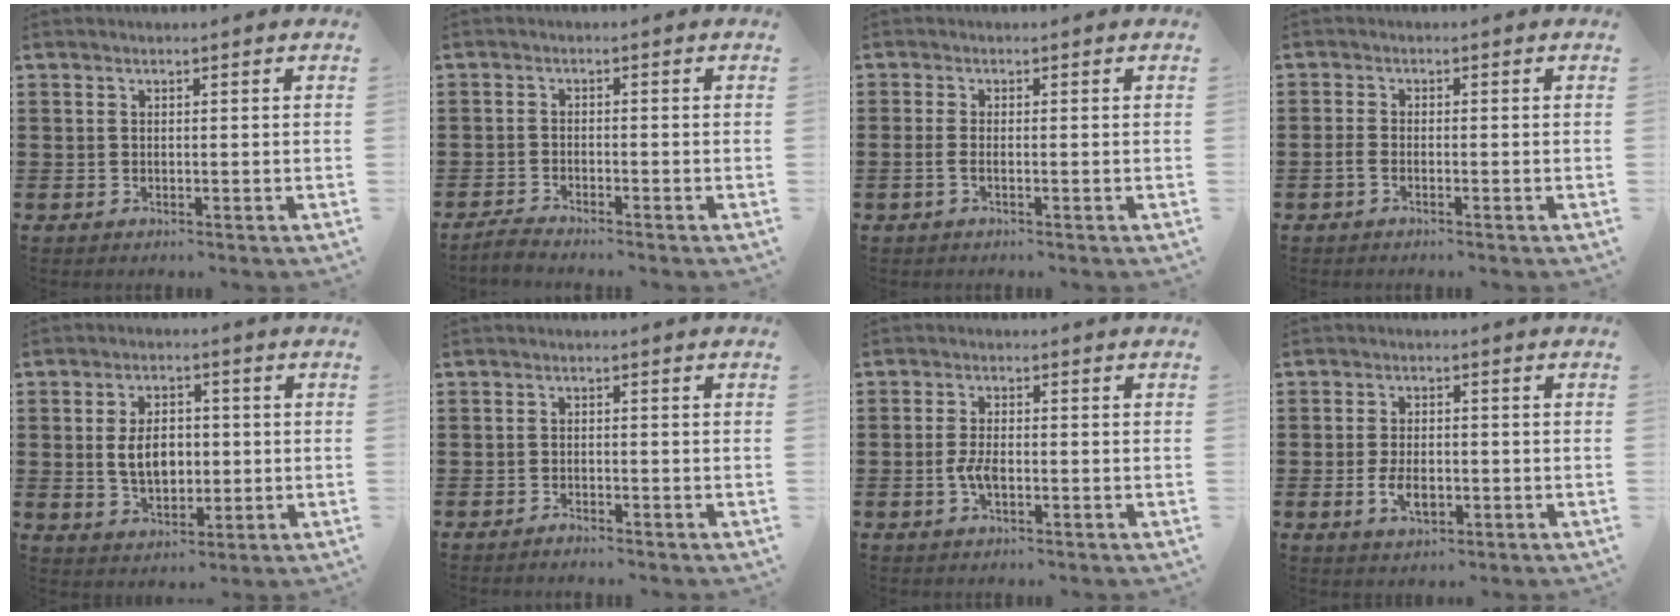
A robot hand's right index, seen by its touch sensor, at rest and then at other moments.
{"total": 1.7, "force": [-1.7, 0.0, 0.2], "torque": [-0.007, 0.002, -0.035]}
{"total": 1.3, "force": [-0.6, 0.1, 1.2], "torque": [-0.021, -0.003, -0.010]}
{"total": 1.4, "force": [-0.9, 0.4, 0.9], "torque": [-0.019, 0.000, -0.018]}
{"total": 6.0, "force": [0.1, 3.9, 4.6], "torque": [-0.079, 0.007, -0.004]}
{"total": 1.0, "force": [-1.0, 0.1, 0.2], "torque": [-0.007, -0.001, -0.020]}
{"total": 3.0, "force": [-0.9, 0.9, 2.8], "torque": [-0.066, -0.007, -0.018]}
{"total": 4.3, "force": [-1.2, 2.2, 3.6], "torque": [-0.063, -0.006, -0.022]}